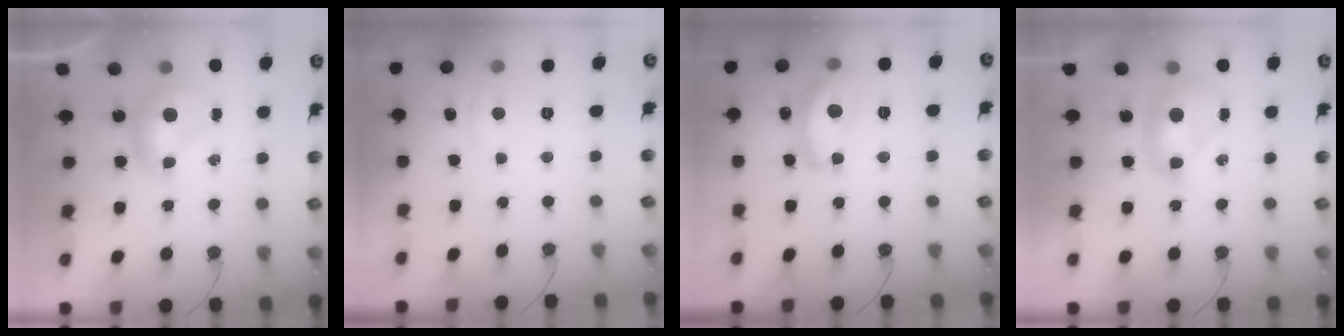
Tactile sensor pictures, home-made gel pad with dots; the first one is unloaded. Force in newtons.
{"total": 0.8, "press": 0.1, "slide": 0.8}
{"total": 8.5, "press": 8.5, "slide": 0.6}
{"total": 2.7, "press": 2.7, "slide": 0.1}